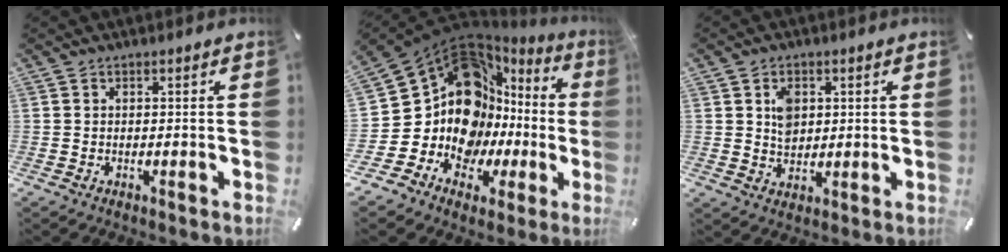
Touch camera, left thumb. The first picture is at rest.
{"total": 16.2, "force": [2.7, 13.4, 8.7], "torque": [-0.186, -0.071, 0.057]}
{"total": 4.9, "force": [1.4, 4.1, 2.4], "torque": [-0.041, 0.001, 0.022]}